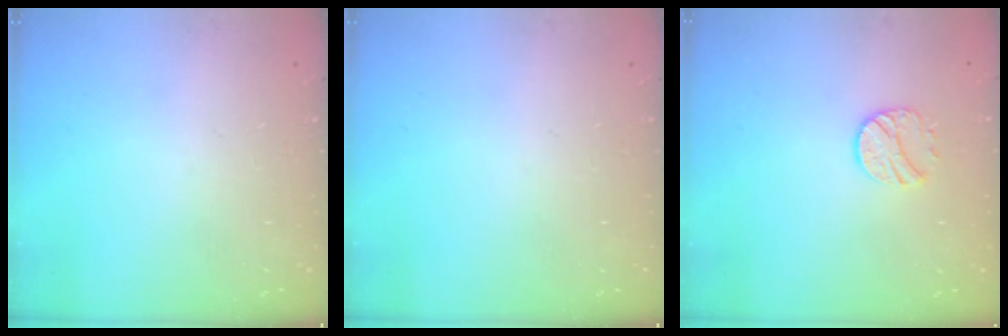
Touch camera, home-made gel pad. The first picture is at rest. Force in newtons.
{"total": 0.0}
{"total": 8.7, "press": 8.7, "slide": 0.3}